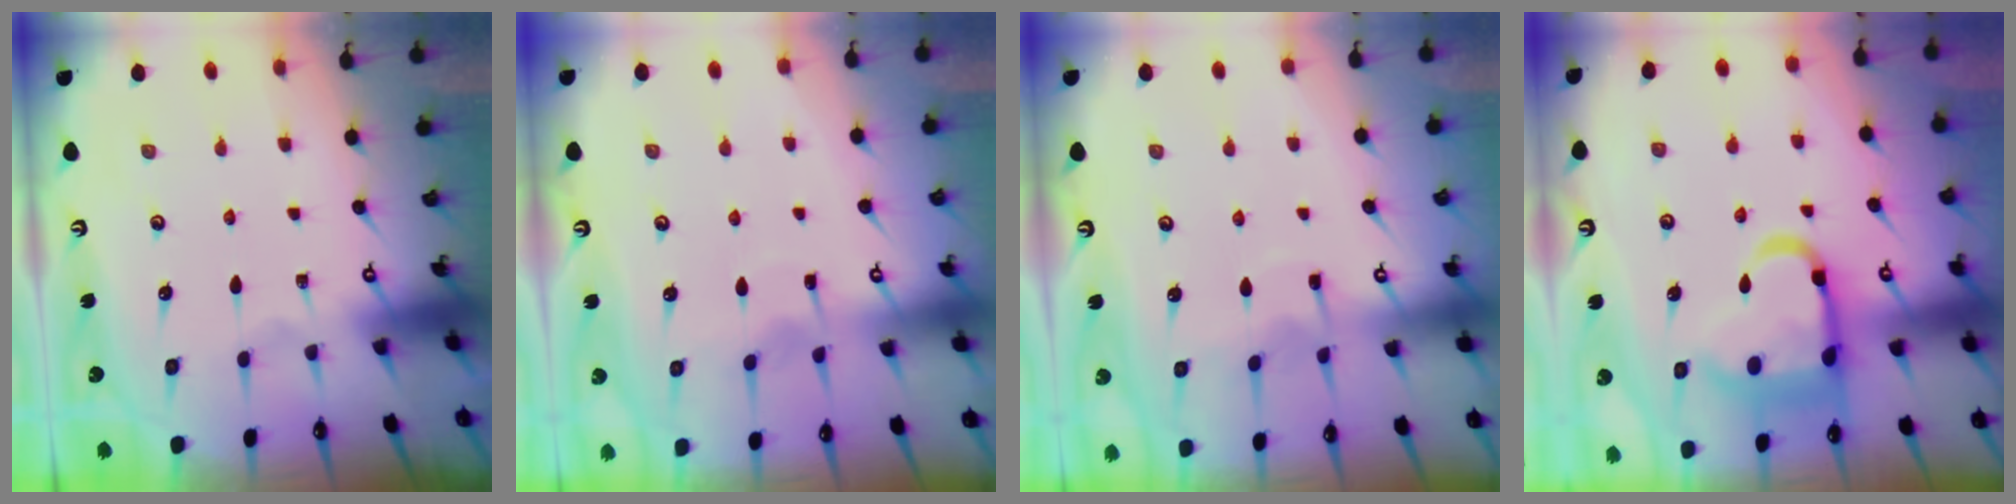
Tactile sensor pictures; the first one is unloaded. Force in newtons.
{"total": 2.3, "press": 2.3, "slide": 0.3}
{"total": 2.9, "press": 2.9, "slide": 0.4}
{"total": 16.3, "press": 16.2, "slide": 1.9}